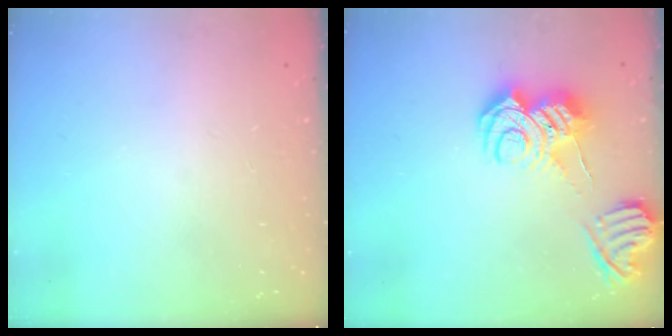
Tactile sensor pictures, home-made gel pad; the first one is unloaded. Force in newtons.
{"total": 13.0, "press": 12.9, "slide": 1.8}